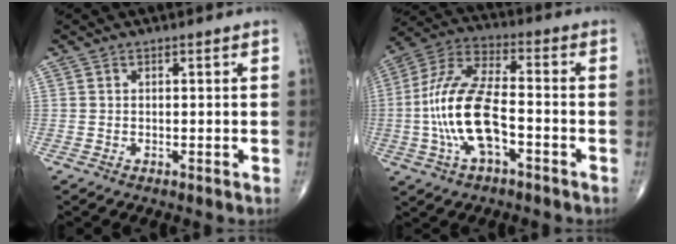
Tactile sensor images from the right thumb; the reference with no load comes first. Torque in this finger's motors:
{"motor_torque": [1.83, 1.63, 1.87, -0.07, 0.62]}